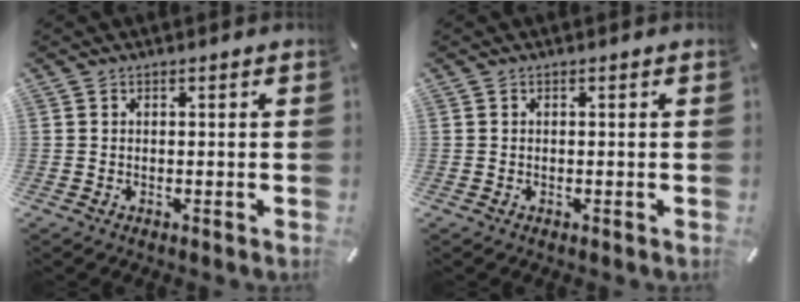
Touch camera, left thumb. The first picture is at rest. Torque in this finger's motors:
{"motor_torque": [0.00, 0.00, 0.00, 0.00, 0.00]}